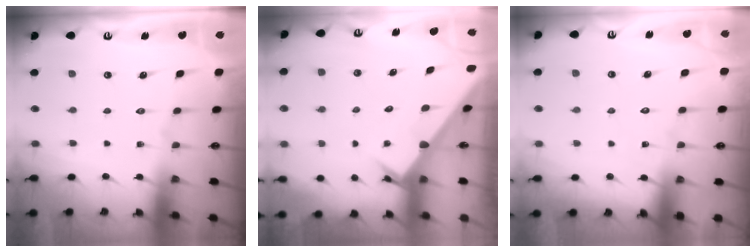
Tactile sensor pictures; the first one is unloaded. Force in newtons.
{"total": 2.8, "press": 2.8, "slide": 0.1}
{"total": 5.3, "press": 5.2, "slide": 0.5}